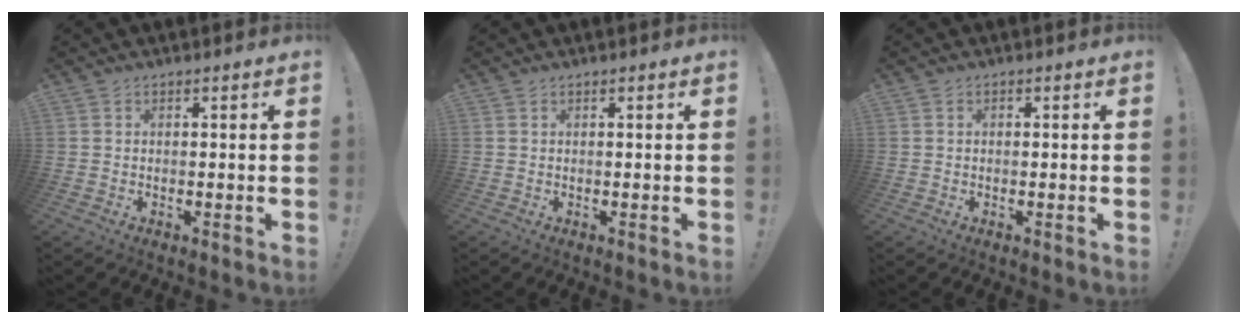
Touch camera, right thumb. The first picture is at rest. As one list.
[{"total": 0.0}, {"total": 0.6, "force": [-0.5, 0.2, 0.2], "torque": [-0.008, 0.002, -0.008]}]